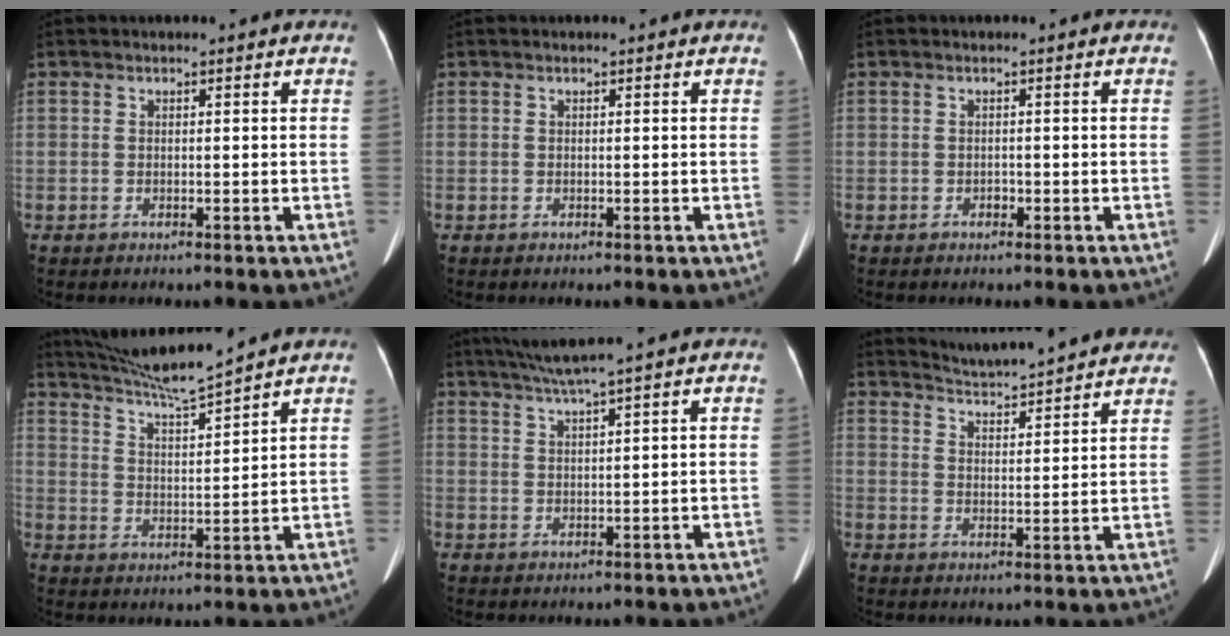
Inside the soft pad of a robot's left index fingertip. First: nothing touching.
{"total": 0.0}
{"total": 0.7, "force": [-0.6, 0.4, 0.1], "torque": [-0.001, -0.005, -0.010]}
{"total": 8.8, "force": [8.1, -1.8, 3.0], "torque": [-0.060, -0.002, 0.151]}
{"total": 4.4, "force": [3.4, -1.5, 2.3], "torque": [-0.049, 0.005, 0.070]}
{"total": 12.3, "force": [11.7, 0.9, 3.7], "torque": [-0.059, 0.013, 0.155]}